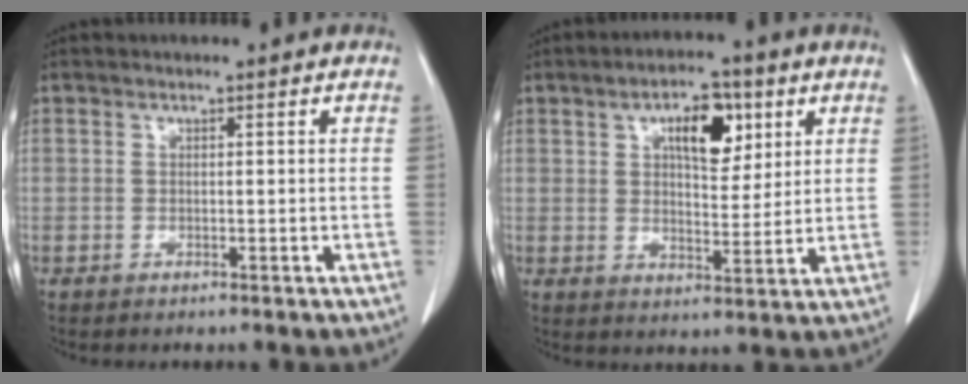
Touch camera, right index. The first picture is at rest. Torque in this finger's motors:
{"motor_torque": [0.28, 0.25, 0.29, 0.05]}